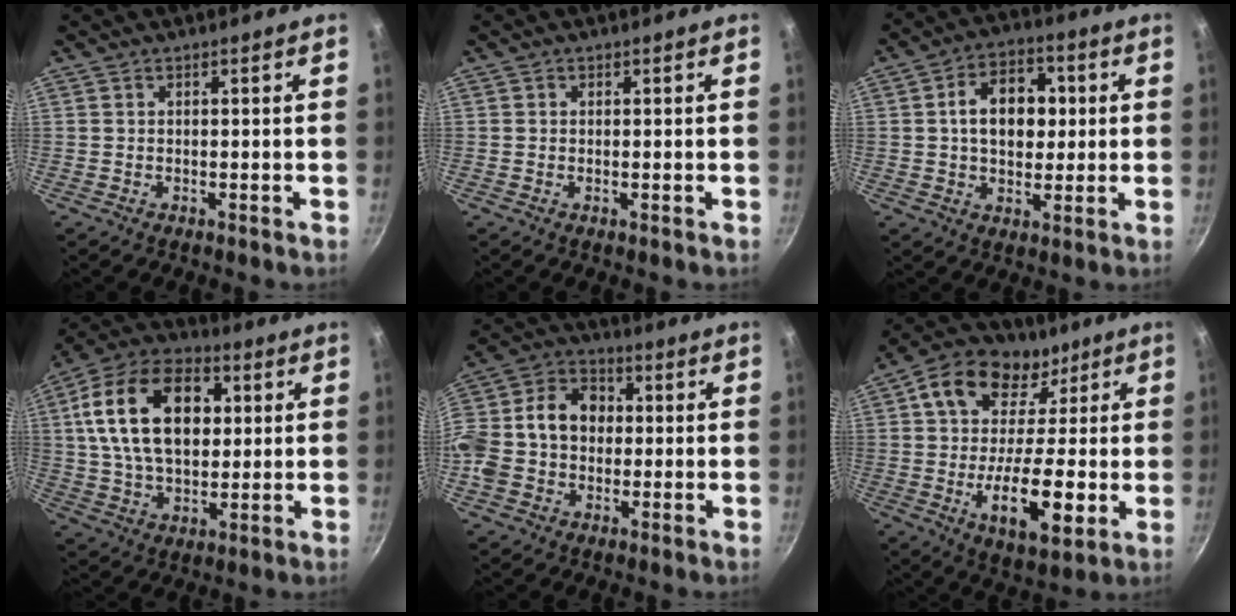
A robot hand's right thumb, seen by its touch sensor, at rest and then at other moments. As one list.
[{"total": 0.0}, {"total": 11.8, "force": [1.5, 8.4, 8.2], "torque": [-0.093, 0.012, 0.015]}, {"total": 21.3, "force": [4.6, 13.7, 15.7], "torque": [-0.251, 0.012, 0.070]}, {"total": 16.7, "force": [0.0, 13.1, 10.4], "torque": [-0.176, 0.046, -0.017]}, {"total": 21.0, "force": [2.5, 14.4, 15.1], "torque": [-0.214, 0.004, 0.034]}]